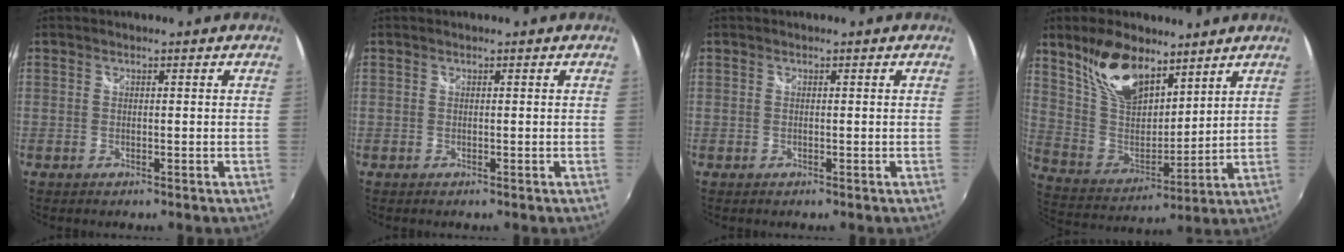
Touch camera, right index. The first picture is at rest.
{"total": 0.0}
{"total": 0.0}
{"total": 15.5, "force": [10.2, 7.6, 8.8], "torque": [-0.177, 0.013, 0.206]}